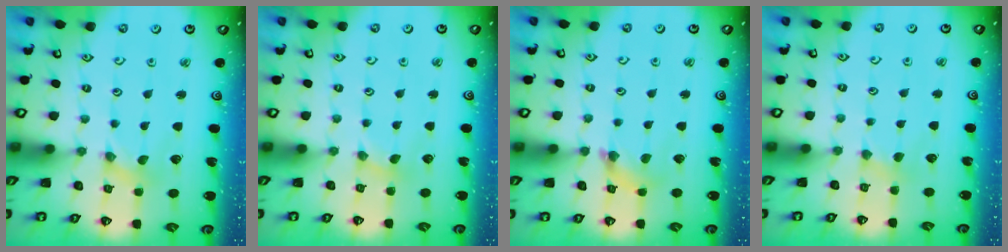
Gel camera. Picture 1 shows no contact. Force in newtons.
{"total": 1.6, "press": 1.6, "slide": 0.4}
{"total": 3.8, "press": 3.8, "slide": 0.2}
{"total": 2.4, "press": 2.4, "slide": 0.3}